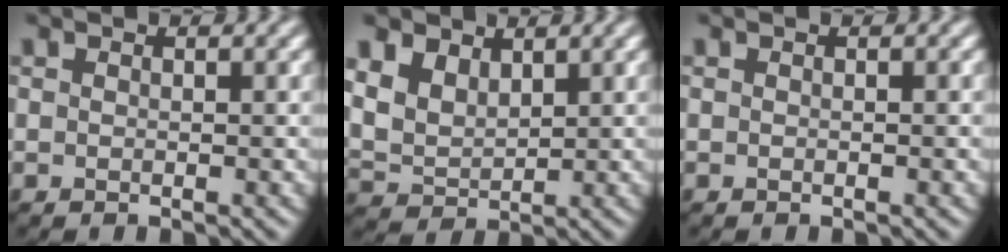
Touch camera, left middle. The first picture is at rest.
{"total": 5.1, "force": [2.8, 3.4, 2.7], "torque": [-0.078, 0.002, 0.059]}
{"total": 0.0}